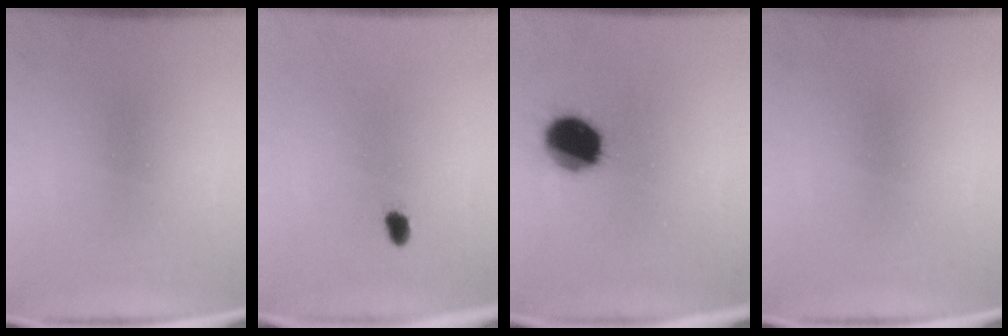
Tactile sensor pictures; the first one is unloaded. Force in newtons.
{"total": 1.8}
{"total": 13.9}
{"total": 0.0}